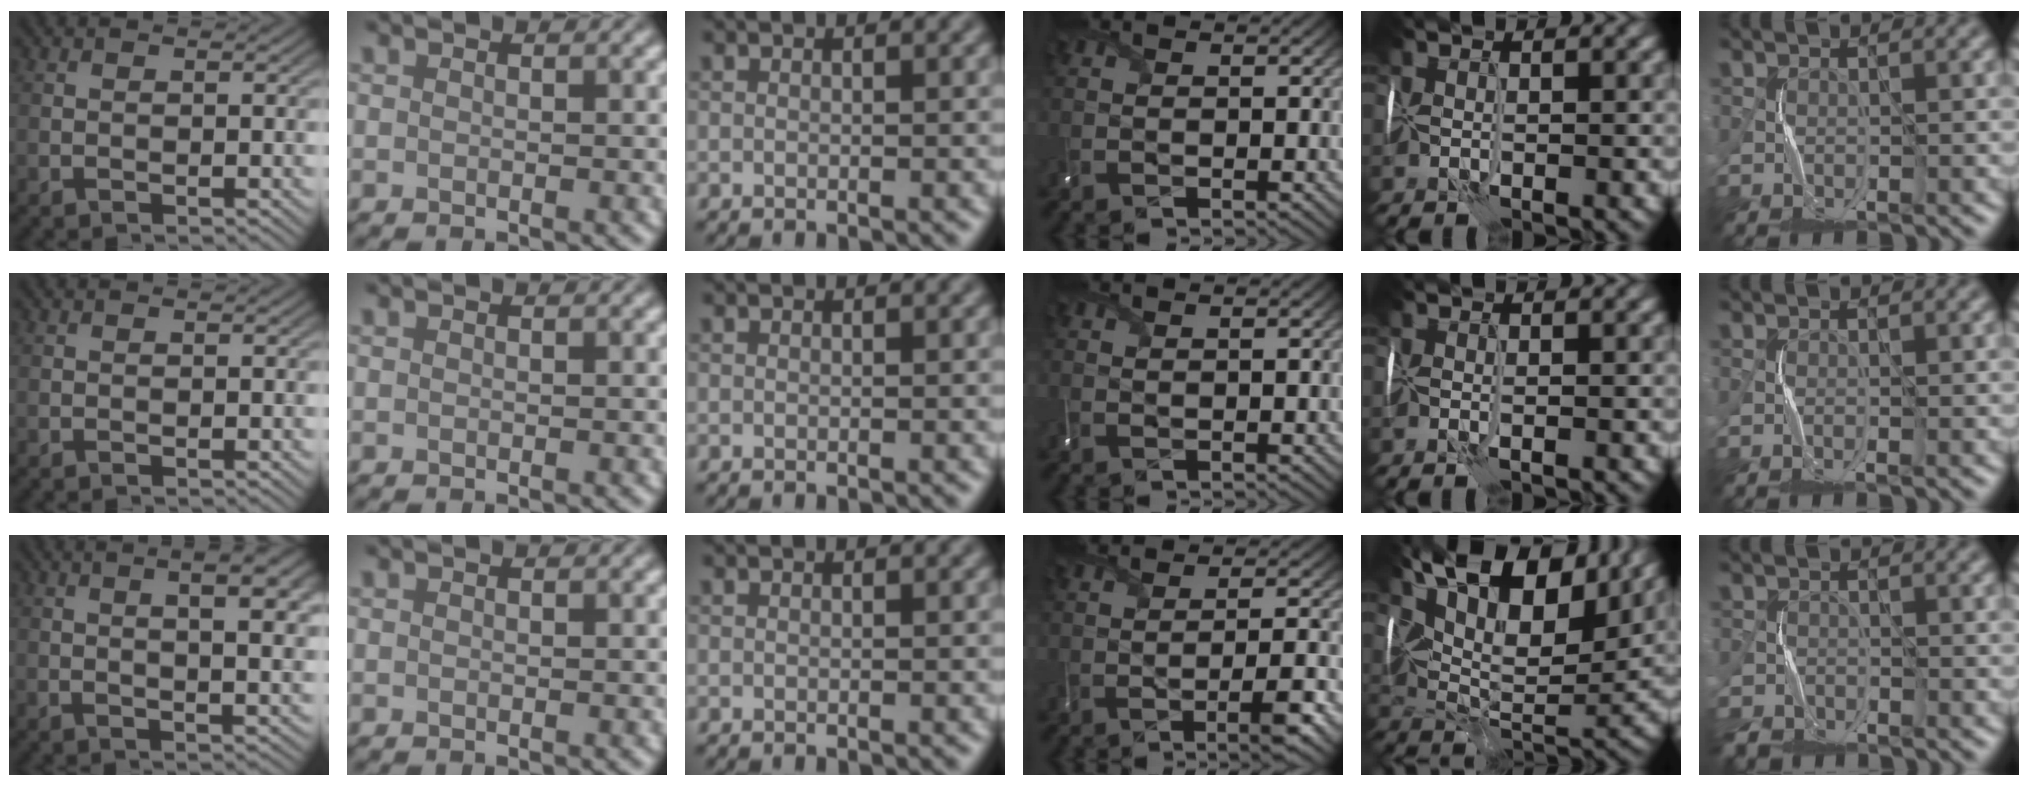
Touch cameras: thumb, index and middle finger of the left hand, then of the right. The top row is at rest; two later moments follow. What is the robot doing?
{"motion": "wrap", "object": "scarf"}